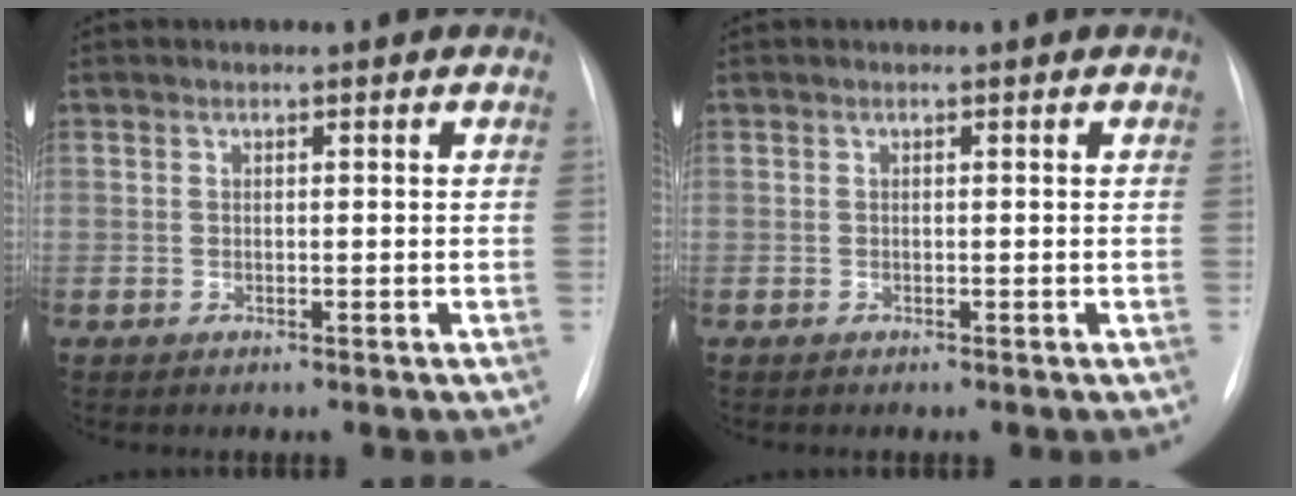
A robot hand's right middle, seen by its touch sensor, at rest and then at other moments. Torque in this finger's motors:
{"motor_torque": [-0.85, -0.24, -0.01, 0.00]}